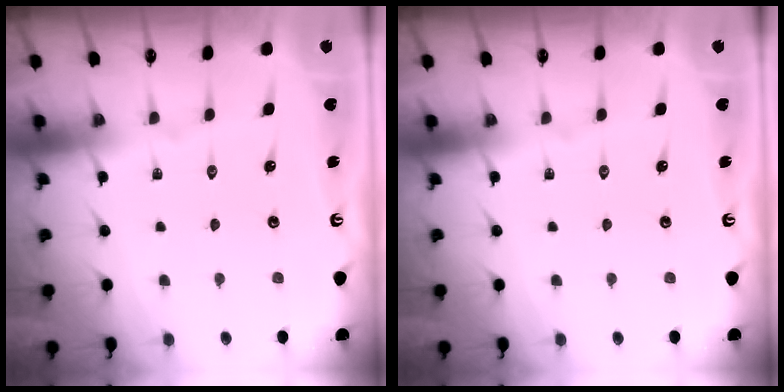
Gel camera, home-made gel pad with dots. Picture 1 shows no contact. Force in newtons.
{"total": 0.0}